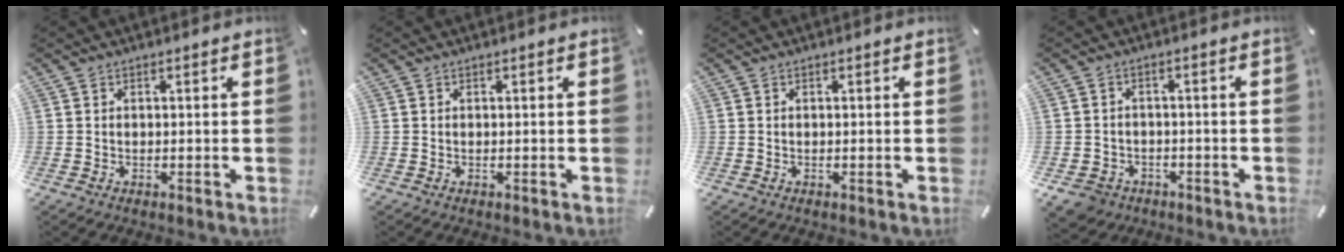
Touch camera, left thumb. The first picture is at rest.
{"total": 0.0}
{"total": 0.0}
{"total": 4.7, "force": [-2.7, 3.6, 1.3], "torque": [-0.040, 0.011, -0.053]}